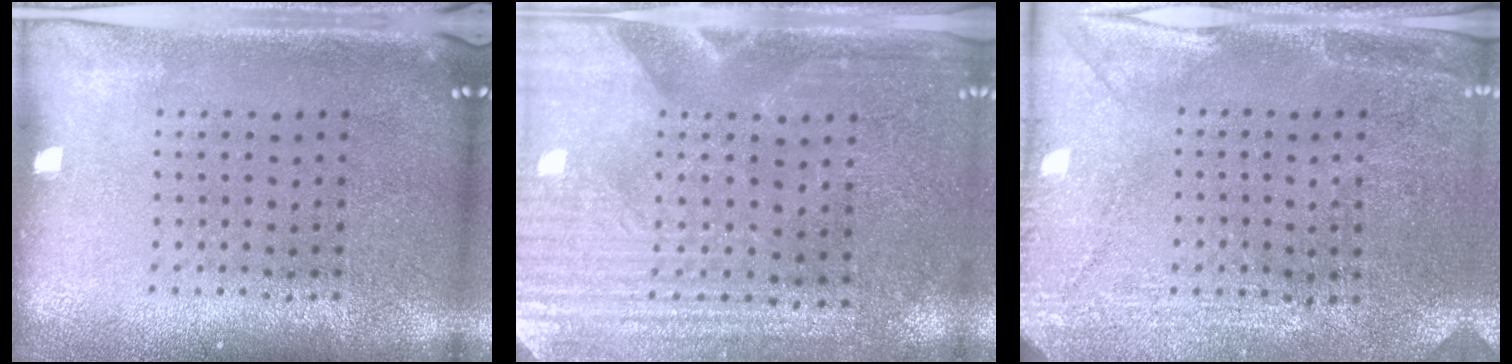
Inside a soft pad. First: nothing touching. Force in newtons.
{"total": 3.5, "press": 3.1, "slide": 1.5}
{"total": 2.9, "press": 2.7, "slide": 1.0}